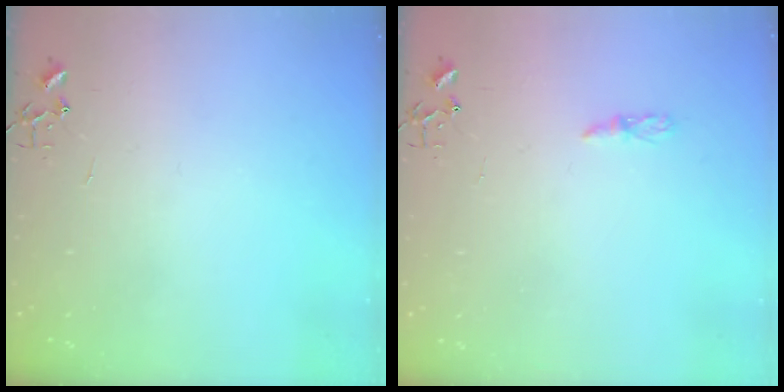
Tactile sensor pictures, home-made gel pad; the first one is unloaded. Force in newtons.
{"total": 3.2, "press": 3.2, "slide": 0.4}